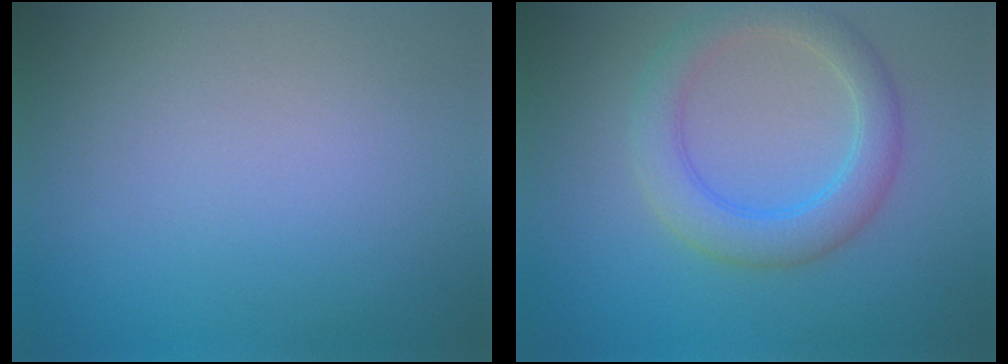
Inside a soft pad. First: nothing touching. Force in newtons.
{"total": 4.3, "press": 4.3, "slide": 0.0}